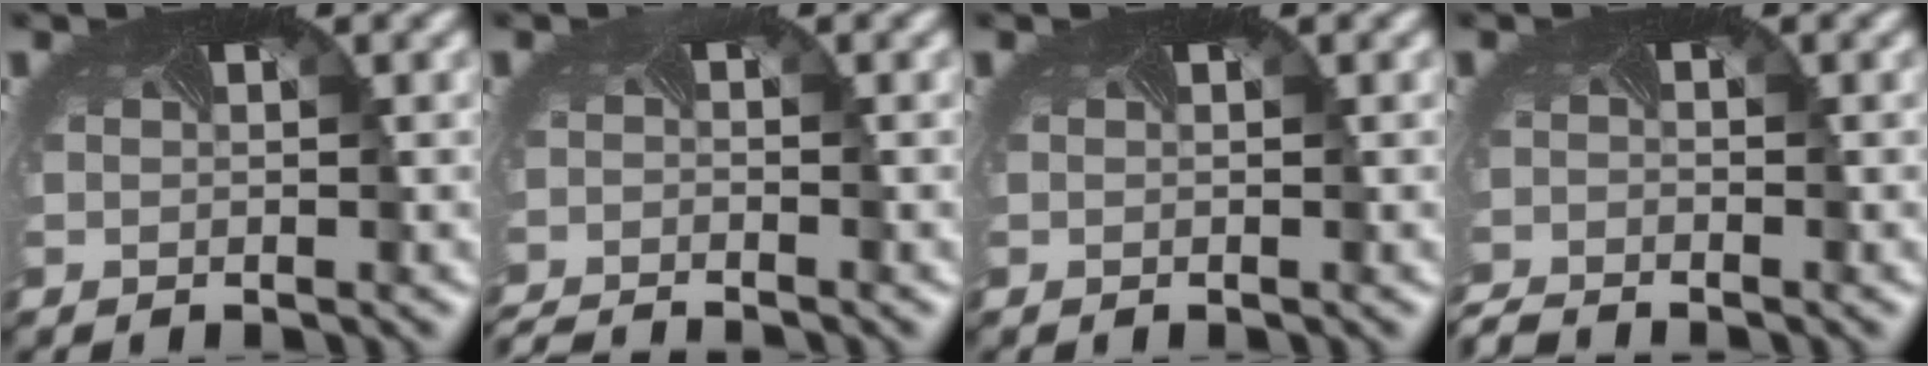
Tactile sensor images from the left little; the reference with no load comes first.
{"total": 3.1, "force": [-3.1, -0.2, 0.4], "torque": [-0.011, -0.021, -0.060]}
{"total": 0.0}
{"total": 2.4, "force": [-2.3, -0.3, -0.2], "torque": [-0.007, -0.021, -0.050]}